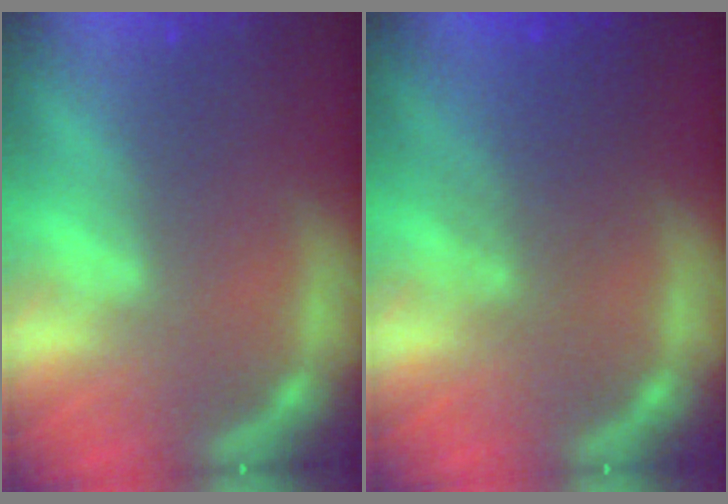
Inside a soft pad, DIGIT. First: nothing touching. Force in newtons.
{"total": 4.6}